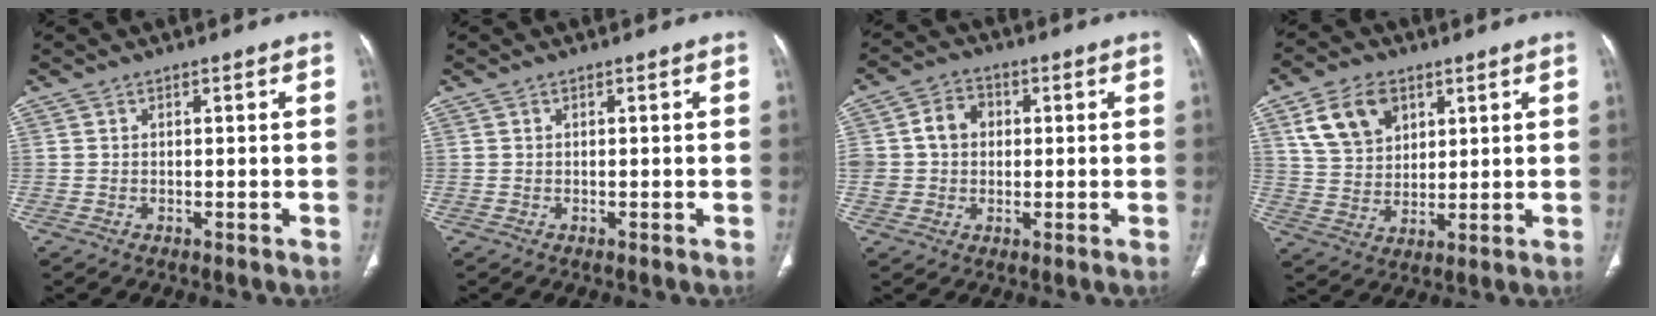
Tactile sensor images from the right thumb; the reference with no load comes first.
{"total": 0.0}
{"total": 7.8, "force": [0.8, 6.6, 4.1], "torque": [-0.055, 0.017, 0.011]}
{"total": 10.3, "force": [4.7, 7.3, 5.5], "torque": [-0.076, -0.013, 0.094]}